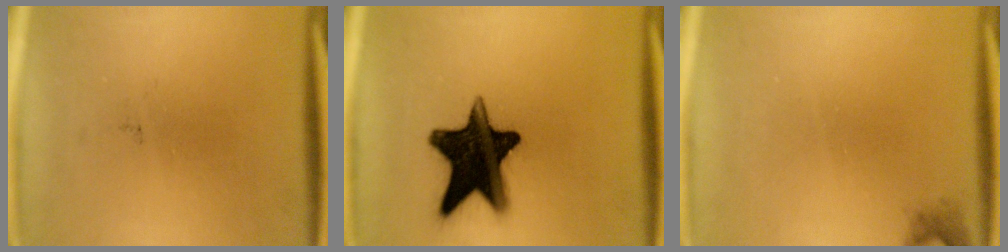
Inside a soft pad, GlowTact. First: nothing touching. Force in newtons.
{"total": 18.2}
{"total": 1.1}